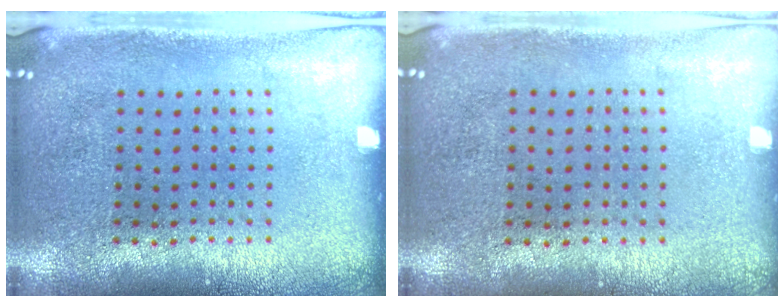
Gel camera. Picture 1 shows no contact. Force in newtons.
{"total": 0.0}